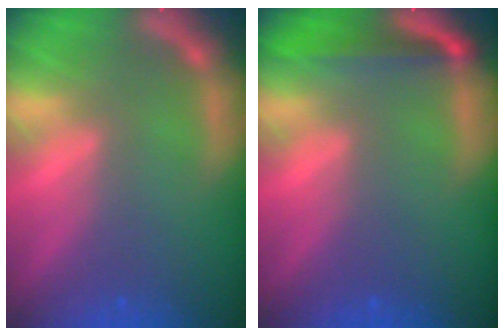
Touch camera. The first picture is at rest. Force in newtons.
{"total": 4.0}